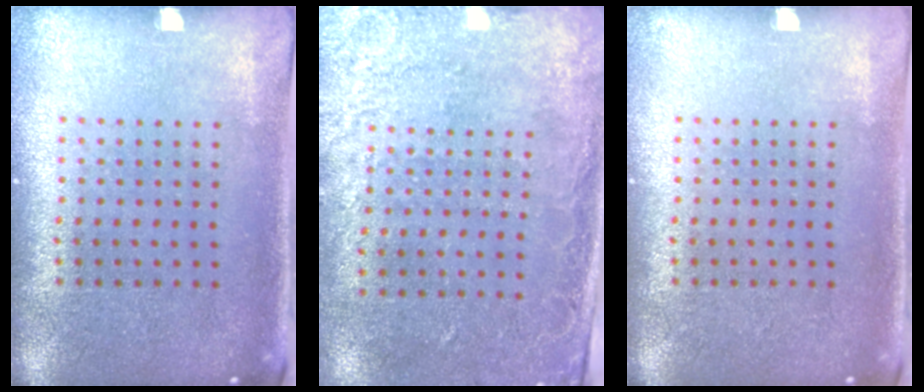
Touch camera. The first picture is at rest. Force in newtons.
{"total": 2.7, "press": 2.0, "slide": 1.8}
{"total": 0.0}